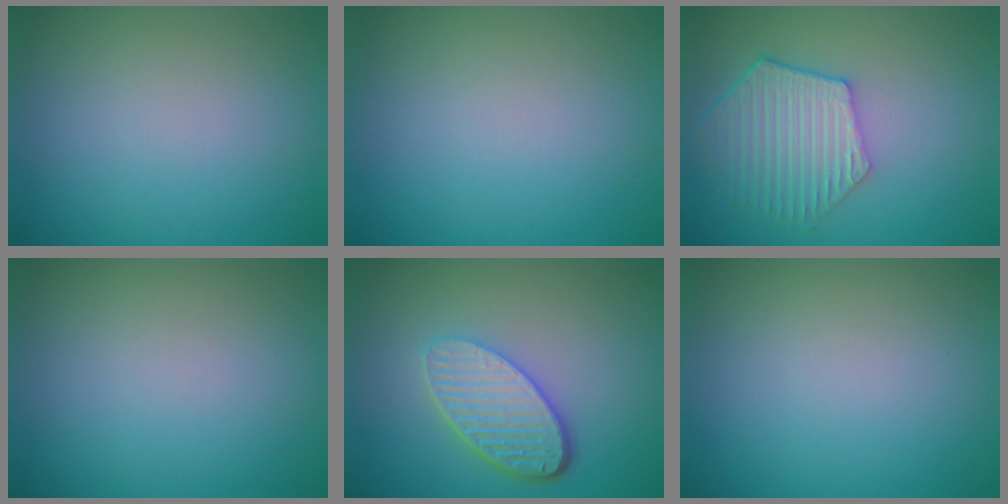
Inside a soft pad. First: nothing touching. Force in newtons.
{"total": 0.0}
{"total": 5.9, "press": 5.0, "slide": 3.1}
{"total": 0.0}
{"total": 5.3, "press": 3.9, "slide": 3.7}
{"total": 0.0}